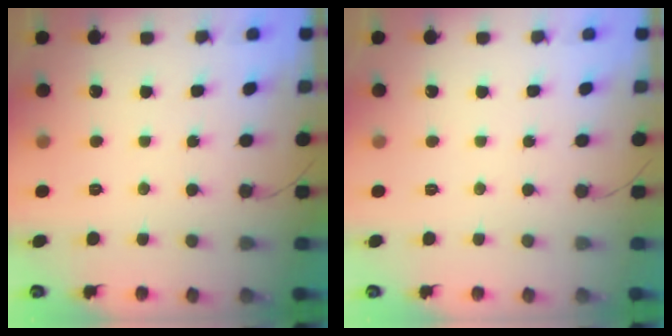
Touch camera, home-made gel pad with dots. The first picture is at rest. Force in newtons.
{"total": 0.0}